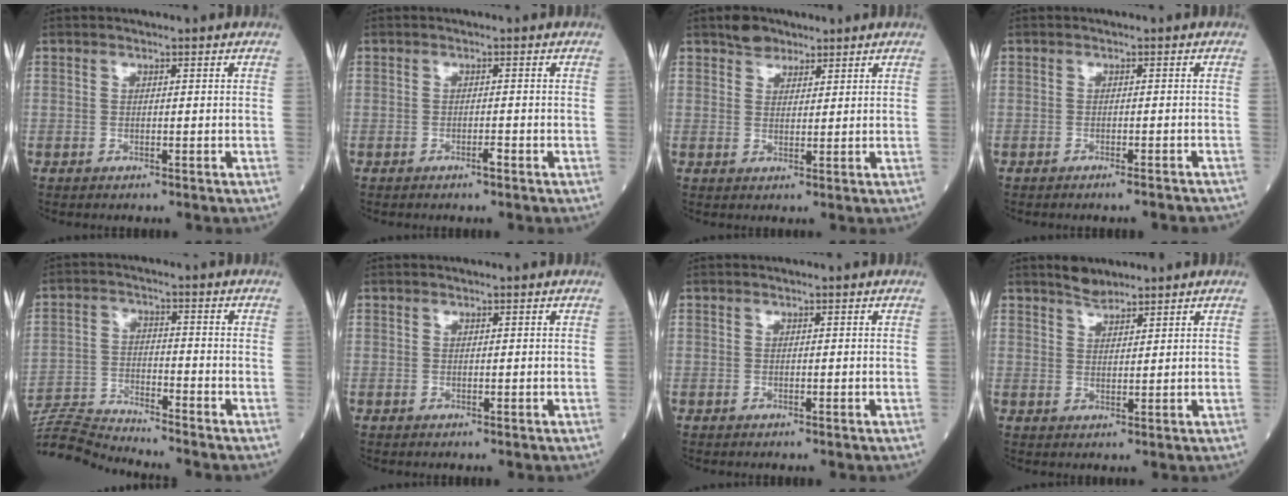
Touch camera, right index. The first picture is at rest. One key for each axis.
{"total": 0.9, "fx": -0.6, "fy": 0.0, "fz": 0.6, "tx": -0.013, "ty": 0.000, "tz": -0.011}
{"total": 3.2, "fx": 2.5, "fy": 1.9, "fz": 0.8, "tx": -0.011, "ty": 0.005, "tz": 0.039}
{"total": 3.7, "fx": -3.4, "fy": 0.3, "fz": 1.5, "tx": -0.017, "ty": -0.004, "tz": -0.042}
{"total": 9.4, "fx": -9.2, "fy": -1.8, "fz": 0.6, "tx": -0.014, "ty": -0.002, "tz": -0.173}
{"total": 0.0}
{"total": 0.0}
{"total": 2.9, "fx": 2.7, "fy": 0.8, "fz": 0.7, "tx": -0.013, "ty": 0.002, "tz": 0.047}